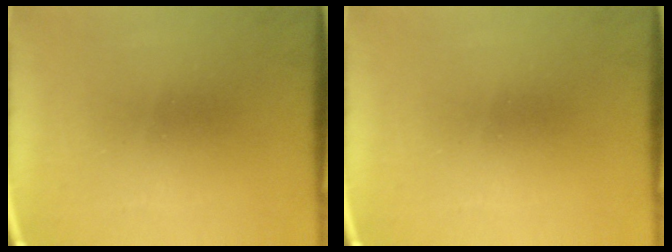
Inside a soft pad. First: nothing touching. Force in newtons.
{"total": 0.0}